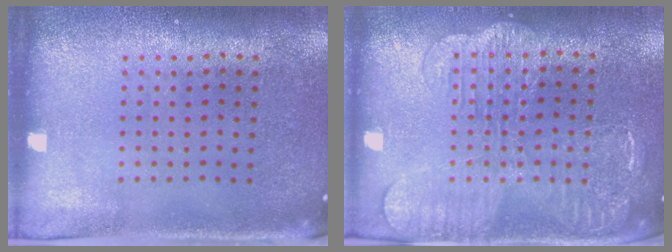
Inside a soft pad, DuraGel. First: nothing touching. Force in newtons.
{"total": 2.2, "press": 2.1, "slide": 0.4}